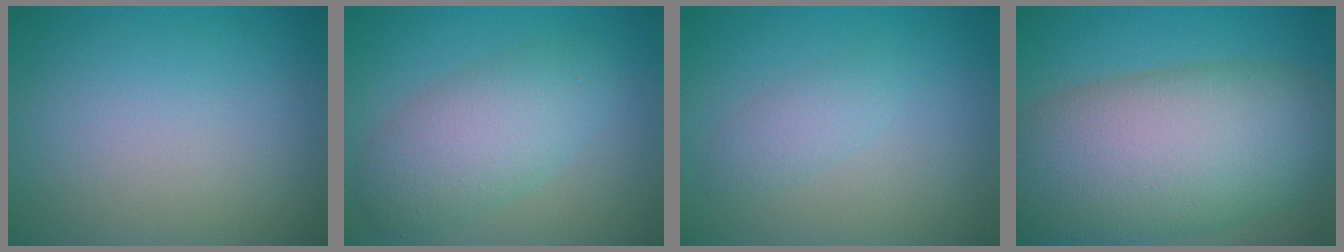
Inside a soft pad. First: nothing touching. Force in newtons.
{"total": 5.4, "press": 5.4, "slide": 0.1}
{"total": 1.6, "press": 1.6, "slide": 0.1}
{"total": 14.3, "press": 14.2, "slide": 0.7}